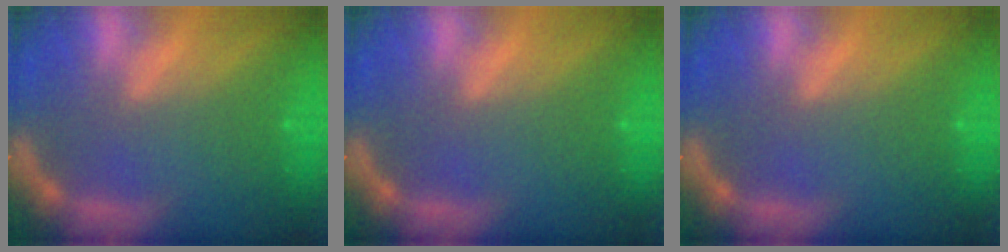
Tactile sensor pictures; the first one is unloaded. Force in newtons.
{"total": 0.0}
{"total": 0.0}